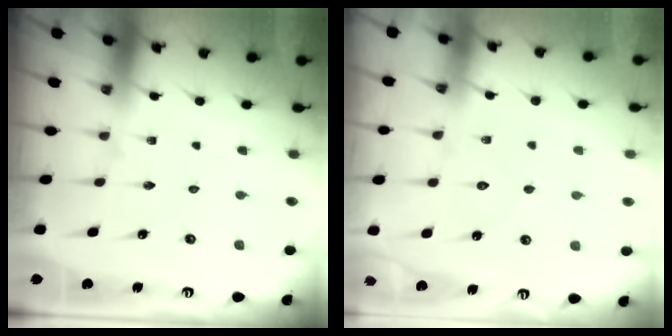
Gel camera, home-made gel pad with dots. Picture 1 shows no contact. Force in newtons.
{"total": 3.9, "press": 3.9, "slide": 0.4}